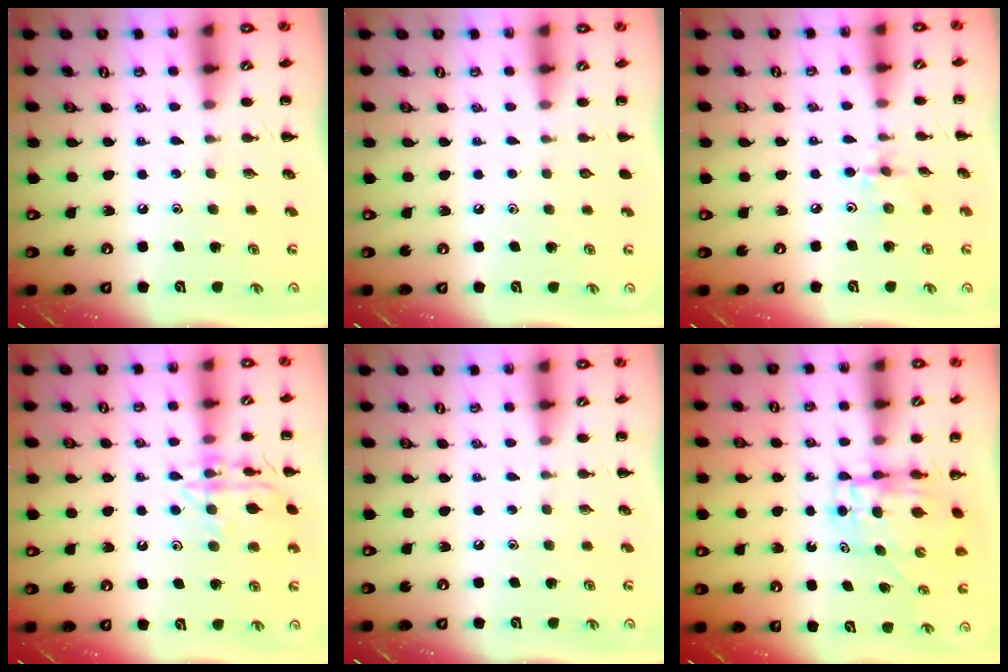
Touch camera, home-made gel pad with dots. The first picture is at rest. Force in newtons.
{"total": 0.0}
{"total": 2.4, "press": 2.4, "slide": 0.5}
{"total": 14.5, "press": 14.4, "slide": 0.8}
{"total": 0.0}
{"total": 5.9, "press": 5.8, "slide": 1.0}